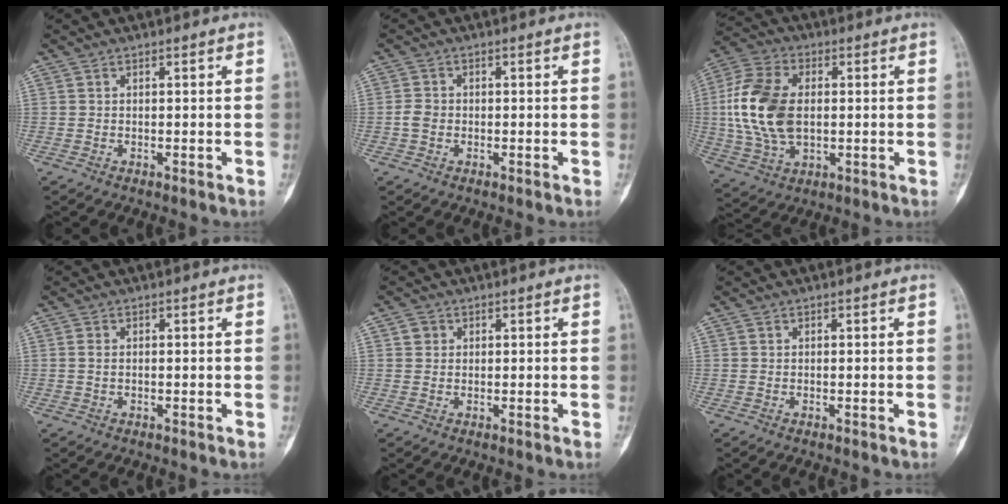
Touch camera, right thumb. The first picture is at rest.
{"total": 2.3, "force": [-0.5, 1.9, 1.3], "torque": [-0.022, 0.008, -0.011]}
{"total": 16.2, "force": [0.9, 10.1, 12.6], "torque": [-0.260, 0.007, 0.020]}
{"total": 1.3, "force": [0.1, 0.8, 1.0], "torque": [-0.021, 0.001, 0.002]}
{"total": 1.6, "force": [0.5, 1.5, 0.4], "torque": [0.003, 0.001, 0.005]}
{"total": 0.0}